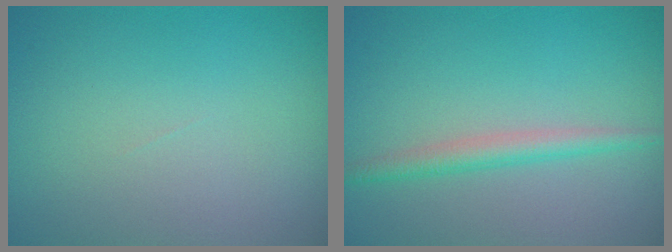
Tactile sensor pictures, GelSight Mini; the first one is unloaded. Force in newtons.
{"total": 2.1, "press": 2.1, "slide": 0.1}